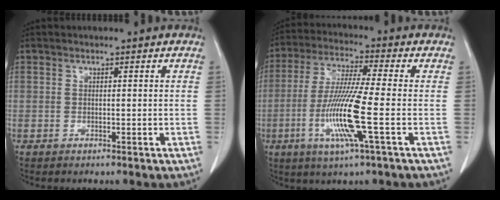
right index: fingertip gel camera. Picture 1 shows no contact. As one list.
[{"total": 11.9, "force": [-3.3, -0.4, 11.5], "torque": [-0.237, -0.017, -0.071]}]